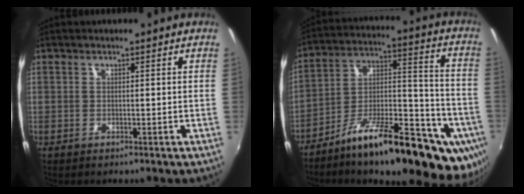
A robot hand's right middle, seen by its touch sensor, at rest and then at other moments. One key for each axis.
{"total": 24.8, "fx": -14.3, "fy": 7.9, "fz": 18.6, "tx": -0.246, "ty": 0.005, "tz": -0.221}